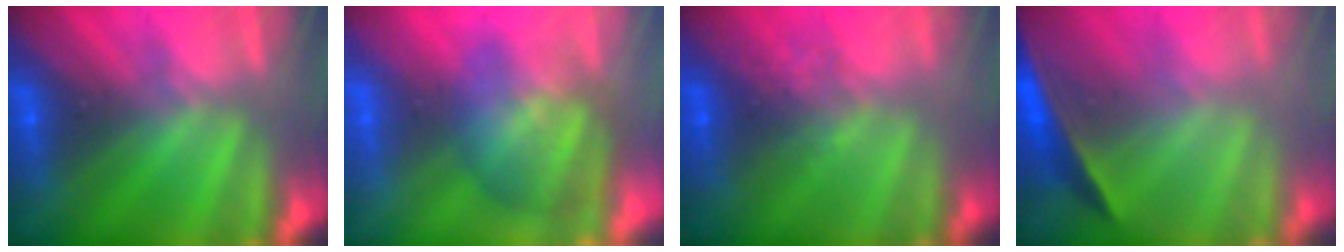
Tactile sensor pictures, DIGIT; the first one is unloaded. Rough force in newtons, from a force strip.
{"total": 2.9}
{"total": 3.9}
{"total": 1.7}